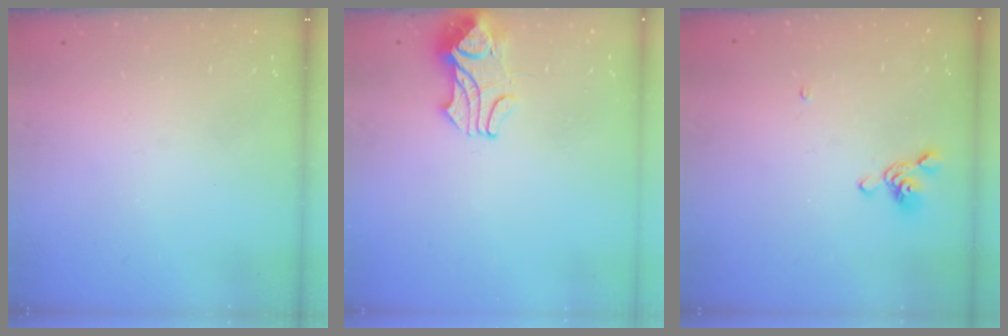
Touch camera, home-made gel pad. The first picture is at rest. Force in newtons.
{"total": 2.3, "press": 2.2, "slide": 0.8}
{"total": 5.5, "press": 5.4, "slide": 0.9}